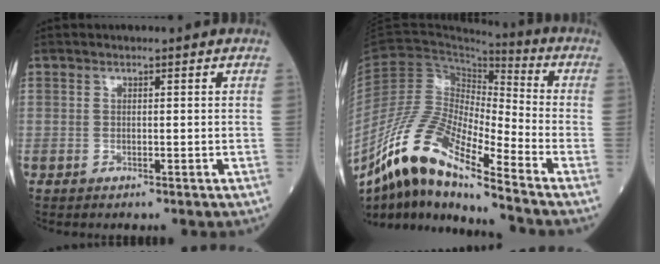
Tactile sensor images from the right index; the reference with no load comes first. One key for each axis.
{"total": 16.3, "fx": -11.5, "fy": 2.0, "fz": 11.4, "tx": -0.226, "ty": -0.005, "tz": -0.212}